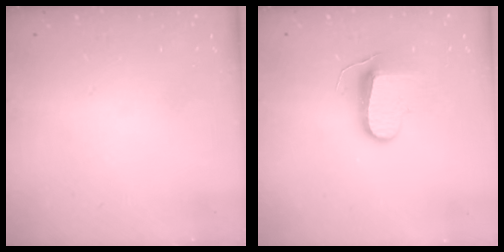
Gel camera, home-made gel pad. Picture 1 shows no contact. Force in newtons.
{"total": 9.0, "press": 8.9, "slide": 0.7}